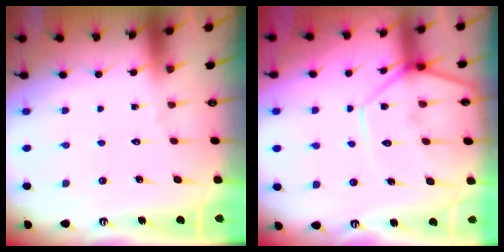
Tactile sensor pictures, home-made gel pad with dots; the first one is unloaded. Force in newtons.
{"total": 11.6, "press": 11.6, "slide": 1.1}